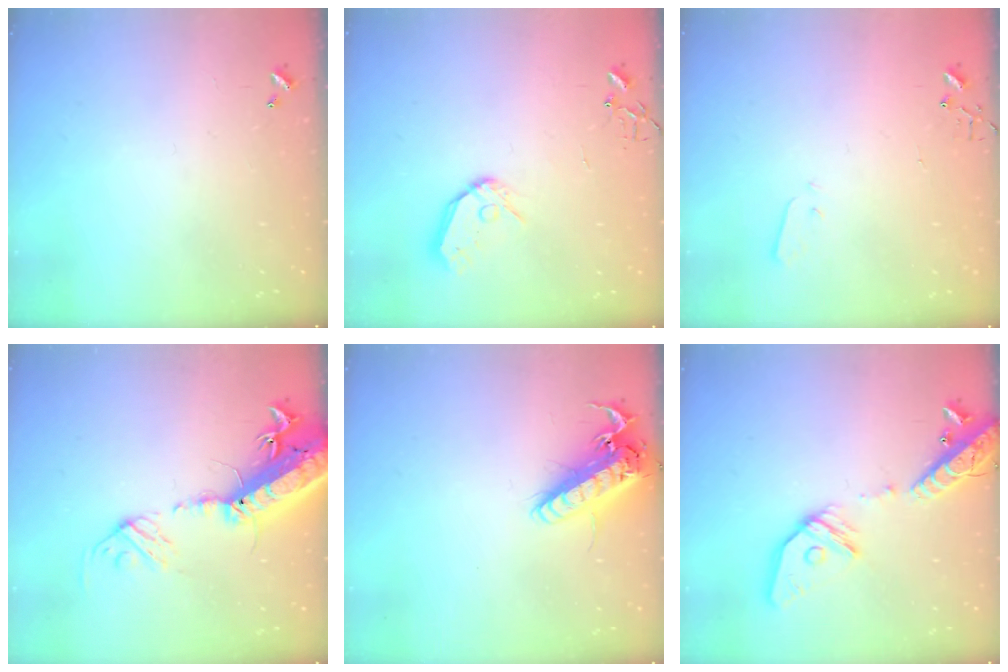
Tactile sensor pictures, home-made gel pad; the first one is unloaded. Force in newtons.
{"total": 10.5, "press": 10.5, "slide": 1.3}
{"total": 1.9, "press": 1.9, "slide": 0.4}
{"total": 23.3, "press": 22.7, "slide": 5.2}
{"total": 17.4, "press": 17.1, "slide": 3.3}
{"total": 18.3, "press": 17.9, "slide": 3.6}